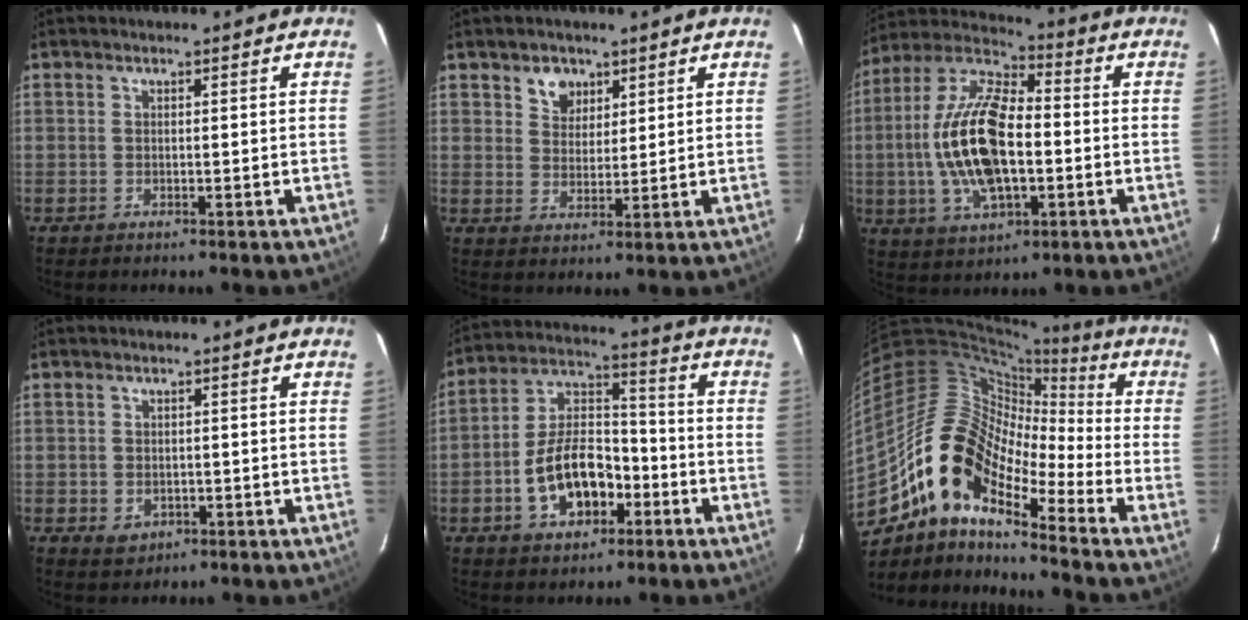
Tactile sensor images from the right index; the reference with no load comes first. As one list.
[{"total": 4.7, "force": [2.8, 3.5, 1.4], "torque": [-0.015, 0.006, 0.052]}, {"total": 18.6, "force": [-2.0, 8.6, 16.3], "torque": [-0.334, 0.006, -0.038]}, {"total": 3.4, "force": [-1.2, 2.9, 1.4], "torque": [-0.030, 0.000, -0.006]}, {"total": 13.4, "force": [-5.3, 7.8, 9.5], "torque": [-0.185, 0.028, -0.081]}, {"total": 16.6, "force": [-10.4, 6.8, 11.1], "torque": [-0.186, -0.003, -0.213]}]